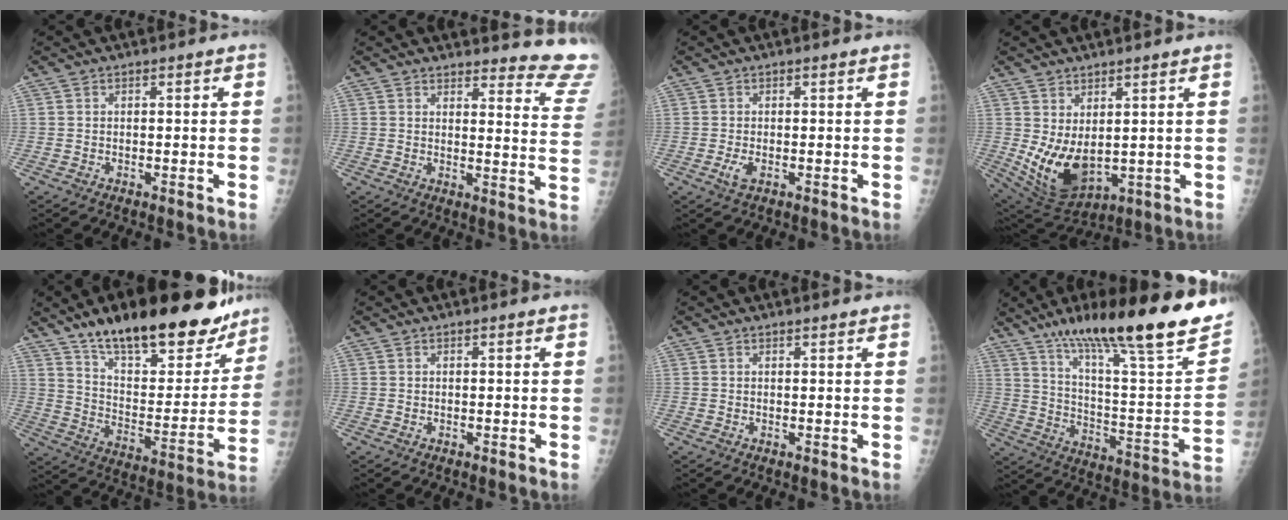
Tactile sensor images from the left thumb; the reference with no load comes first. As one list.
[{"total": 14.3, "force": [14.0, 2.1, 1.8], "torque": [0.022, -0.150, 0.124]}, {"total": 2.1, "force": [-0.3, 0.9, 1.8], "torque": [-0.042, -0.003, -0.001]}, {"total": 10.9, "force": [1.3, 6.0, 9.0], "torque": [-0.147, -0.031, 0.052]}, {"total": 28.0, "force": [20.3, 10.4, 16.3], "torque": [-0.201, -0.082, 0.309]}, {"total": 0.0}, {"total": 1.0, "force": [0.9, 0.1, 0.3], "torque": [-0.003, -0.001, 0.015]}, {"total": 31.0, "force": [20.4, 6.0, 22.5], "torque": [-0.324, -0.049, 0.318]}]